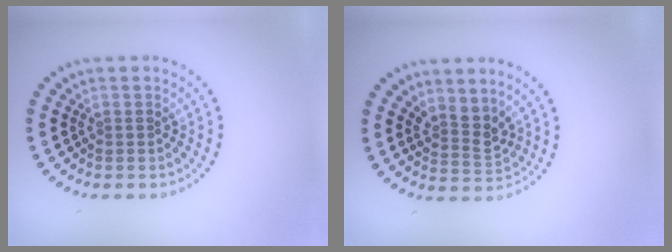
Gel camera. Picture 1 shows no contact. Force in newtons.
{"total": 2.5, "press": 1.8, "slide": 1.7}